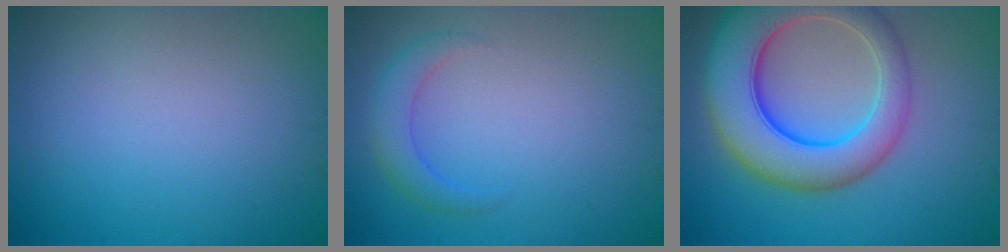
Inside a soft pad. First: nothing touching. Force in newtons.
{"total": 2.2, "press": 2.2, "slide": 0.1}
{"total": 10.3, "press": 10.3, "slide": 0.7}